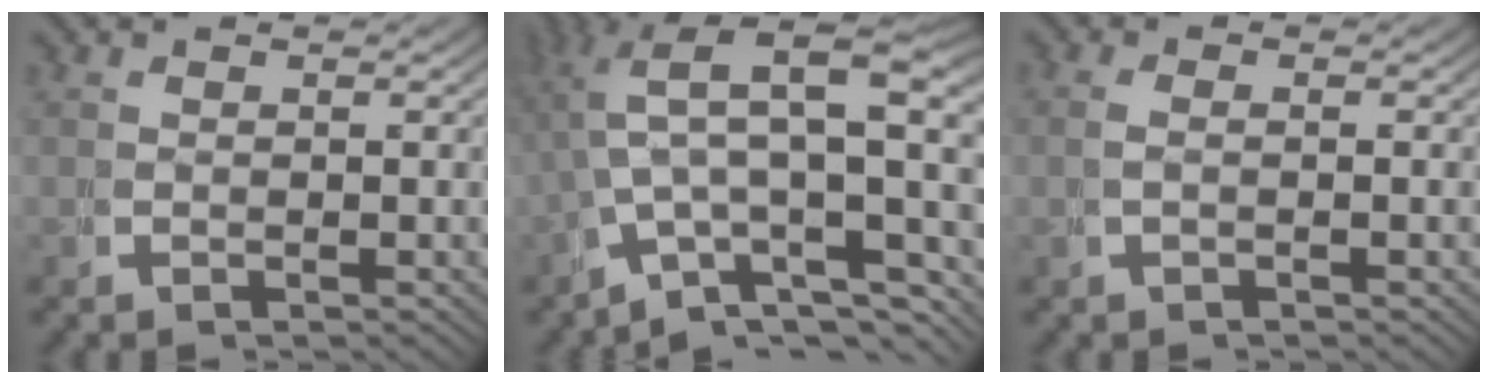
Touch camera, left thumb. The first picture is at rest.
{"total": 13.3, "force": [0.1, 8.3, 10.4], "torque": [-0.181, -0.033, 0.012]}
{"total": 1.1, "force": [-0.1, 0.0, 1.1], "torque": [-0.027, 0.002, -0.001]}